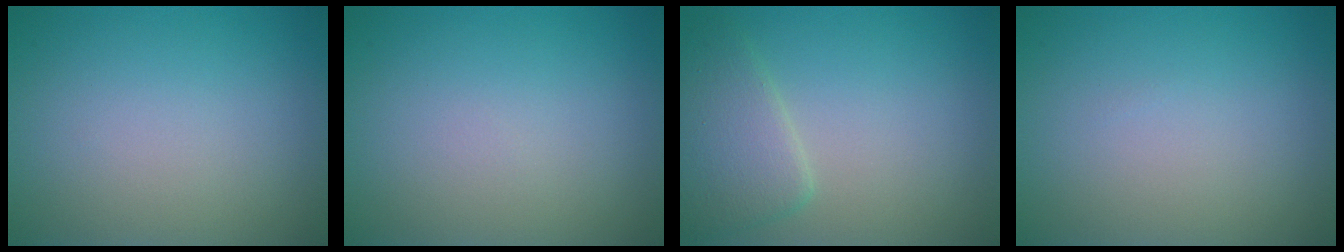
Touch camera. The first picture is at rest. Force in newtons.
{"total": 0.0}
{"total": 3.5, "press": 3.5, "slide": 0.1}
{"total": 0.0}